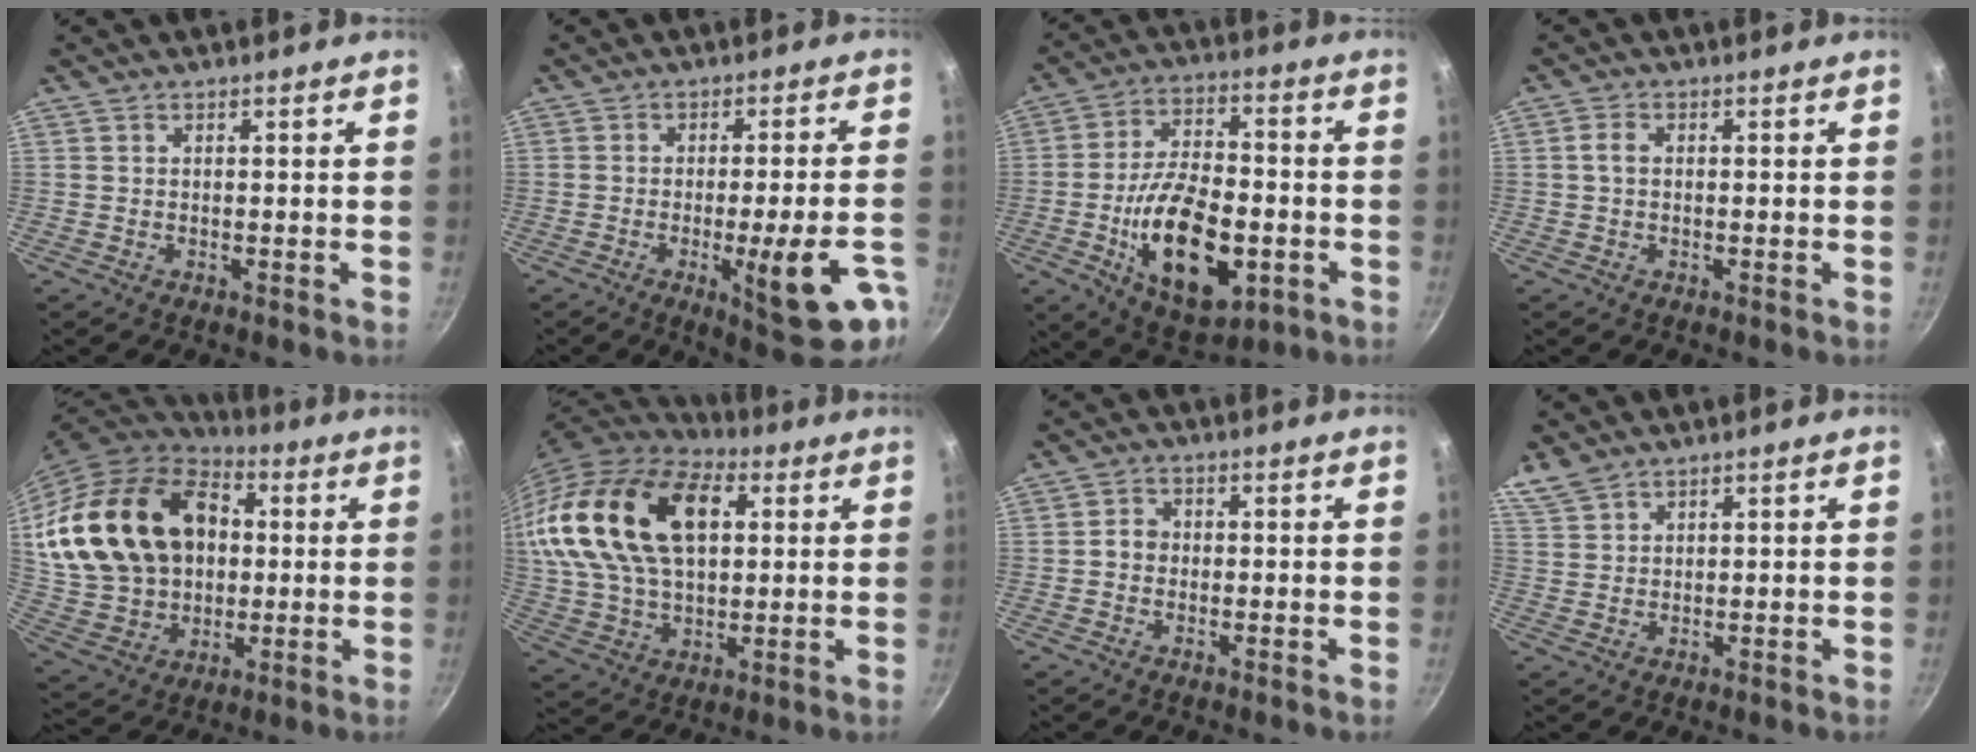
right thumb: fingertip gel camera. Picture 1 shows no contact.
{"total": 14.7, "force": [-5.5, 3.6, 13.1], "torque": [-0.153, 0.013, -0.066]}
{"total": 20.0, "force": [-5.2, 10.5, 16.2], "torque": [-0.256, 0.020, -0.077]}
{"total": 2.1, "force": [0.1, 1.4, 1.5], "torque": [-0.030, 0.008, 0.000]}
{"total": 26.8, "force": [4.5, 19.9, 17.5], "torque": [-0.305, 0.022, 0.096]}
{"total": 25.6, "force": [7.2, 15.5, 19.0], "torque": [-0.335, -0.001, 0.128]}
{"total": 2.7, "force": [-0.2, 2.3, 1.4], "torque": [-0.017, 0.011, -0.008]}
{"total": 4.1, "force": [3.4, 1.8, 1.4], "torque": [-0.027, 0.001, 0.074]}